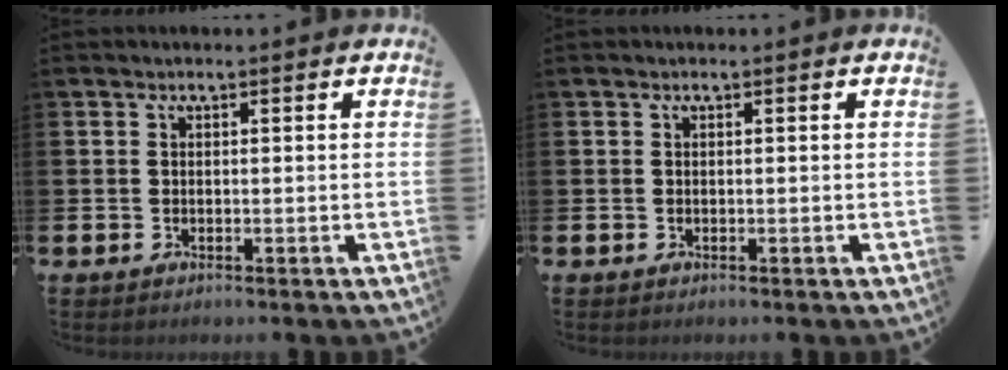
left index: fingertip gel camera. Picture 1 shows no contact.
{"total": 0.0}